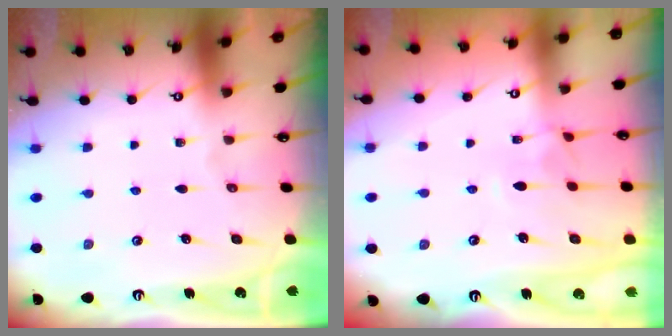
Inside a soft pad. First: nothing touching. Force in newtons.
{"total": 2.9, "press": 2.8, "slide": 0.4}